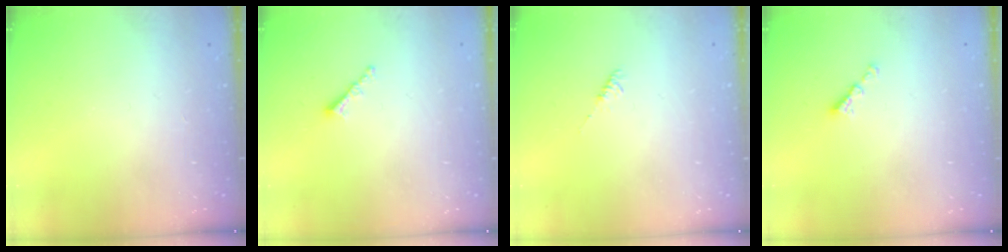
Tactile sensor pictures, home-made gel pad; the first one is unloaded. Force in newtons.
{"total": 1.8, "press": 1.7, "slide": 0.5}
{"total": 2.0, "press": 1.9, "slide": 0.4}
{"total": 2.1, "press": 2.1, "slide": 0.4}